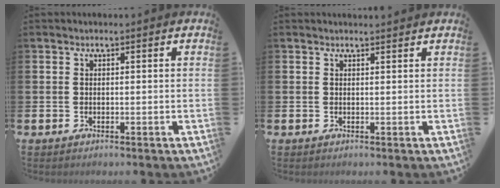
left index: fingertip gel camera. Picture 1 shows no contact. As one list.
[{"total": 0.8, "force": [0.8, 0.0, 0.2], "torque": [0.008, -0.005, 0.012]}]